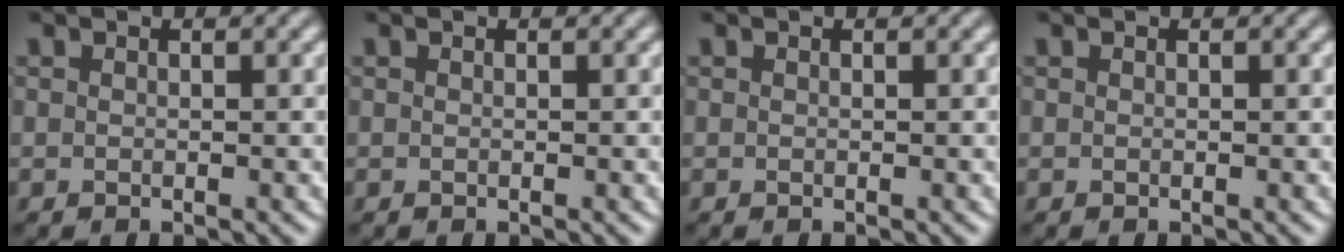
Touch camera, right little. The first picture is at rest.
{"total": 0.0}
{"total": 0.0}
{"total": 0.0}